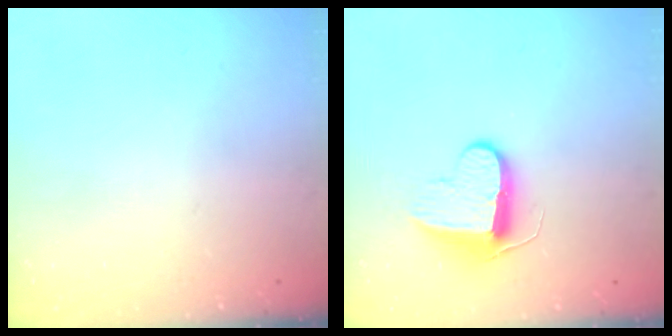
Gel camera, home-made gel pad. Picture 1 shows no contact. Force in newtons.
{"total": 9.9, "press": 9.9, "slide": 0.2}